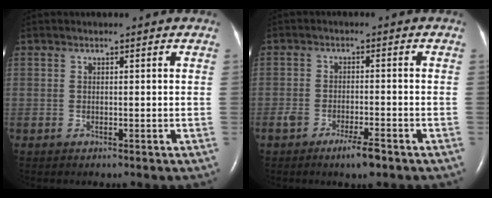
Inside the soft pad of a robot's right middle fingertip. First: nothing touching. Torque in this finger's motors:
{"motor_torque": [0.26, -0.24, 0.08, 0.05]}